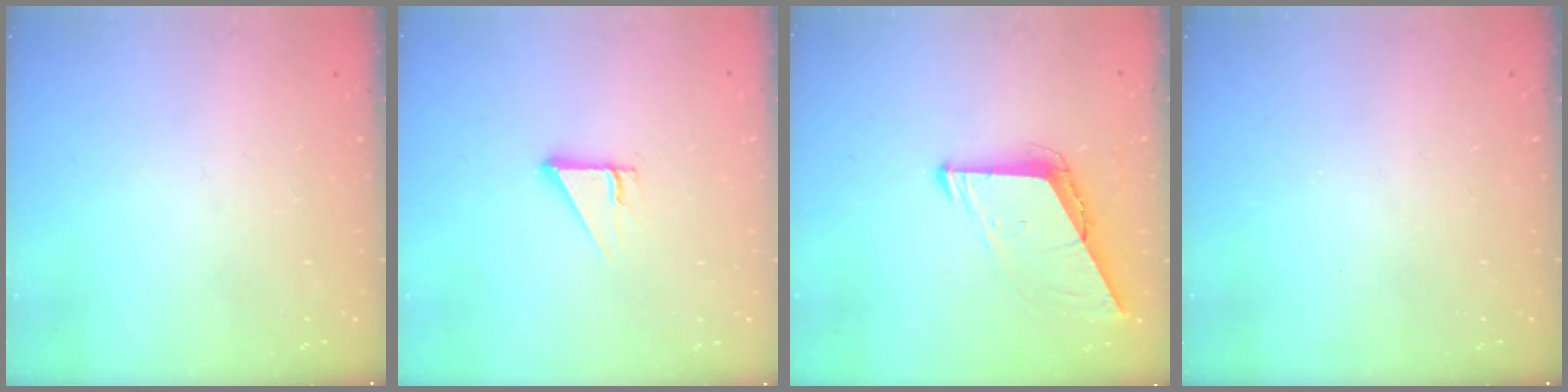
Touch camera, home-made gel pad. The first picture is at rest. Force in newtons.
{"total": 2.7, "press": 2.7, "slide": 0.0}
{"total": 7.1, "press": 7.1, "slide": 0.5}
{"total": 0.0}